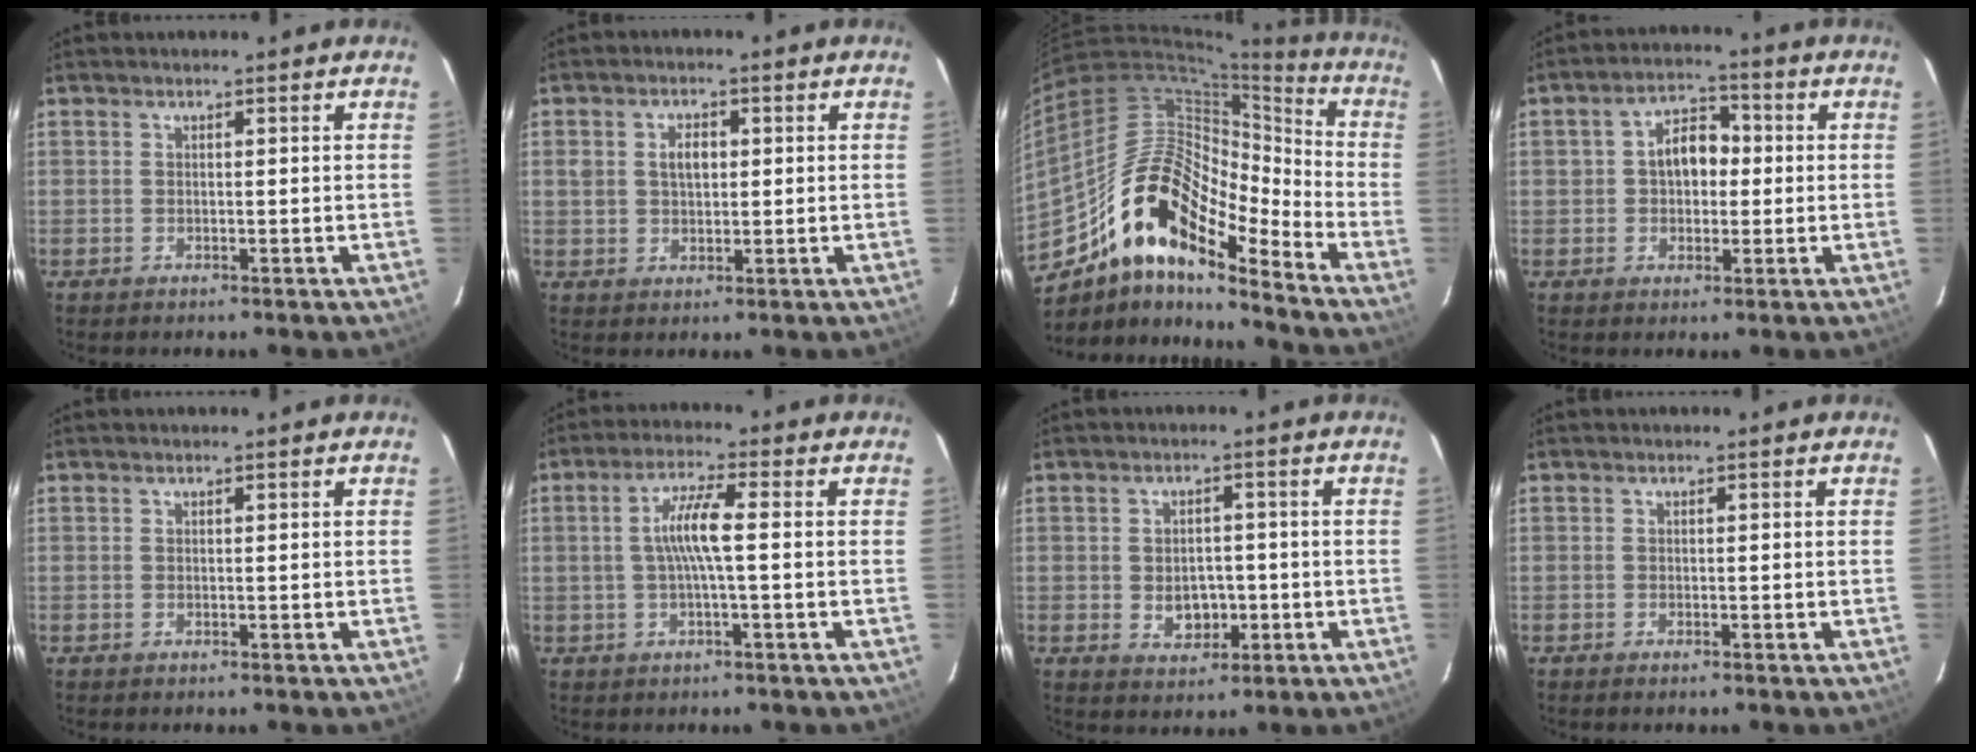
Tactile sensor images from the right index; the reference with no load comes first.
{"total": 4.1, "force": [0.8, 2.8, 2.8], "torque": [-0.048, 0.010, 0.017]}
{"total": 20.4, "force": [-13.5, 7.3, 13.4], "torque": [-0.231, -0.004, -0.261]}
{"total": 7.1, "force": [0.4, 5.0, 5.0], "torque": [-0.084, 0.027, 0.011]}
{"total": 0.0}
{"total": 6.2, "force": [-0.1, 0.3, 6.2], "torque": [-0.121, 0.005, -0.001]}
{"total": 5.3, "force": [-1.1, 4.1, 3.2], "torque": [-0.054, 0.000, -0.006]}
{"total": 0.7, "force": [-0.6, 0.1, 0.3], "torque": [-0.007, -0.001, -0.011]}